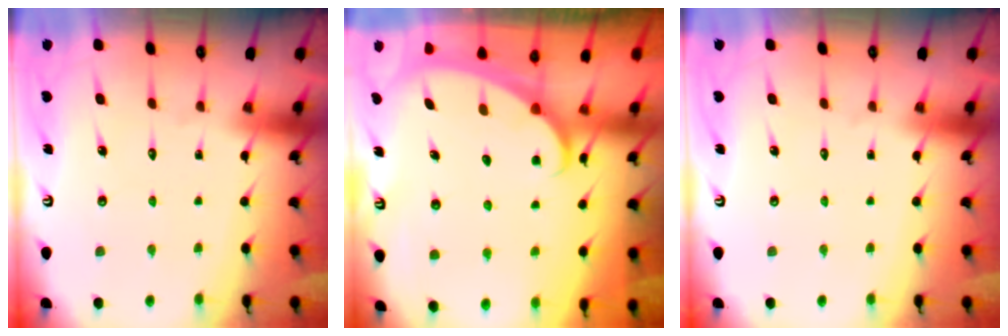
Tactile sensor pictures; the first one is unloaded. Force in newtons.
{"total": 2.2, "press": 2.2, "slide": 0.3}
{"total": 0.0}